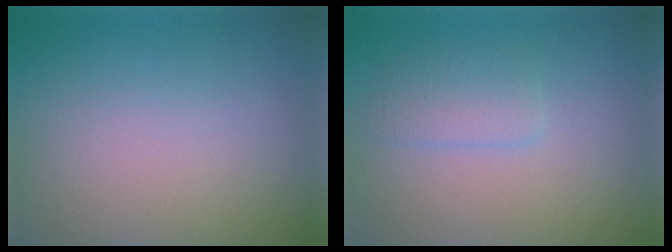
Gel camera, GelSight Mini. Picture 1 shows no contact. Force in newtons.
{"total": 1.9, "press": 1.9, "slide": 0.1}